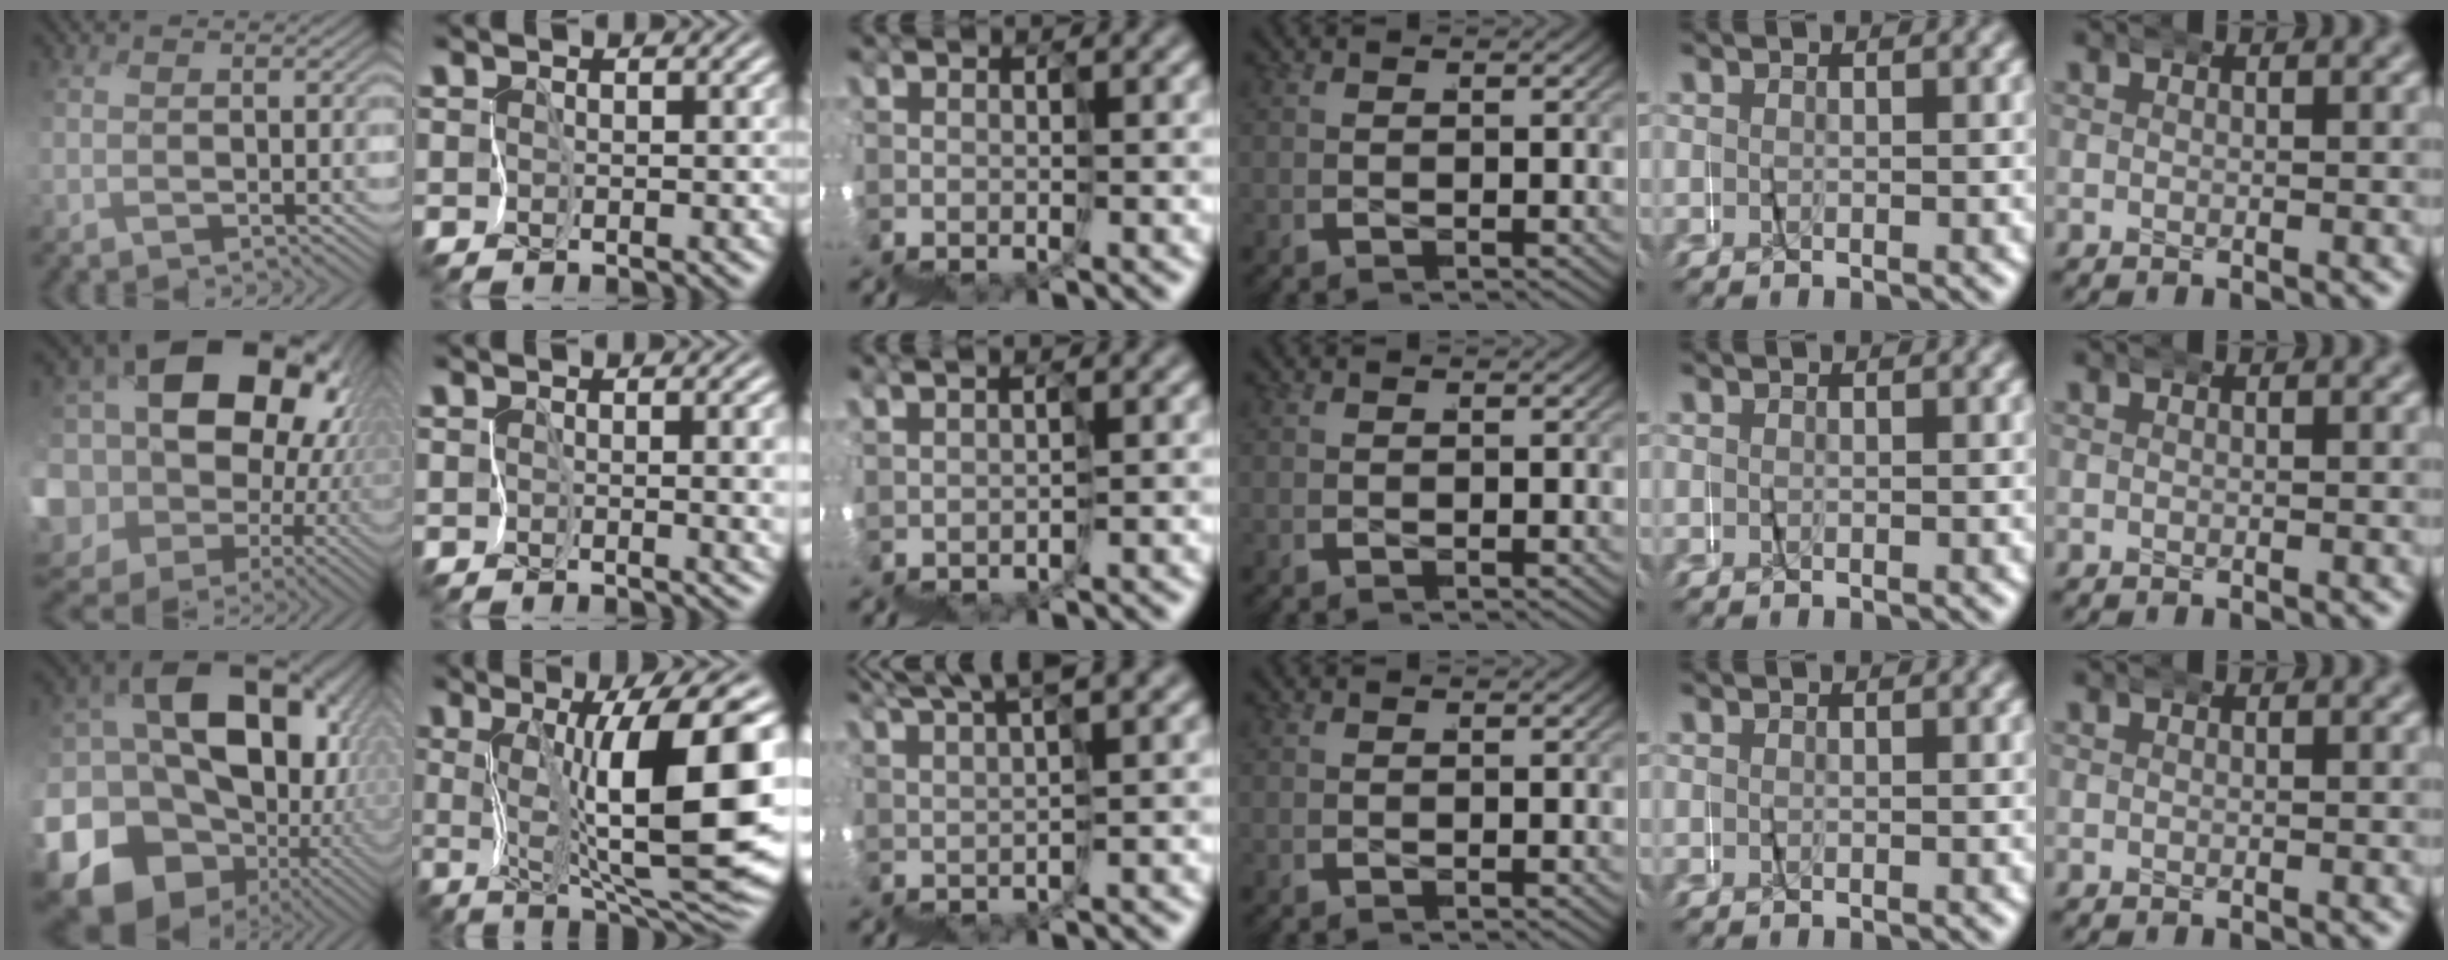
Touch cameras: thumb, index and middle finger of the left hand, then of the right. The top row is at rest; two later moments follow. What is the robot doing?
{"motion": "wrap", "object": "netting"}